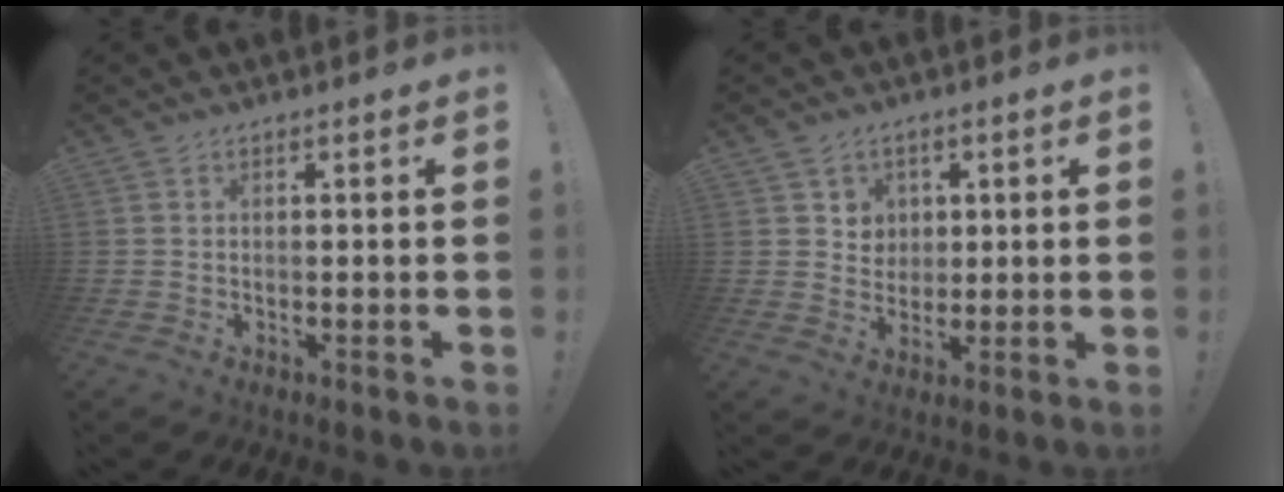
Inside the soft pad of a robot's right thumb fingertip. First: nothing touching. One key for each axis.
{"total": 5.3, "fx": 2.3, "fy": 4.8, "fz": 0.4, "tx": 0.002, "ty": -0.022, "tz": 0.042}